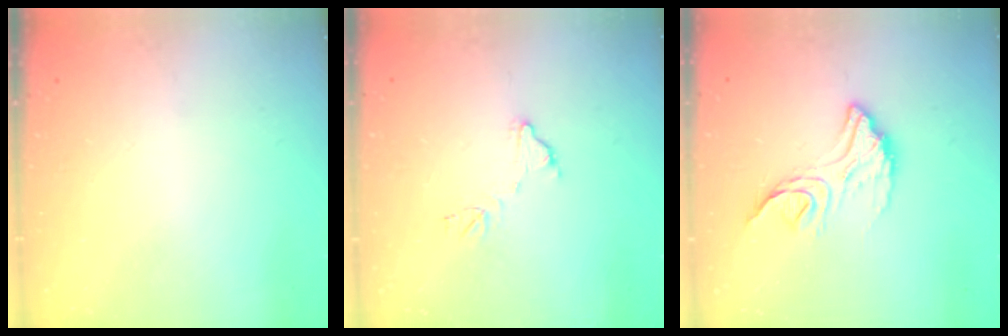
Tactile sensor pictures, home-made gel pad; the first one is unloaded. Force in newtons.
{"total": 9.2, "press": 9.2, "slide": 0.7}
{"total": 12.4, "press": 12.4, "slide": 0.7}